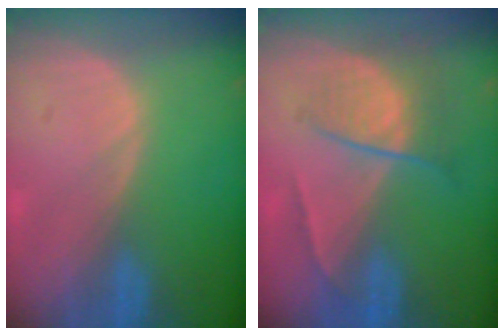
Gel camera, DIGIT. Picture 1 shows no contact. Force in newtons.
{"total": 6.8, "press": 6.0, "slide": 3.2}